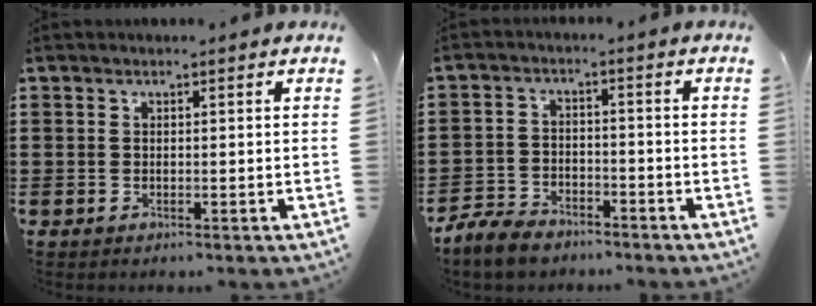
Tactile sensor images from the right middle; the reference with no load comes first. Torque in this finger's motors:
{"motor_torque": [2.14, 0.00, 0.28, 0.06]}